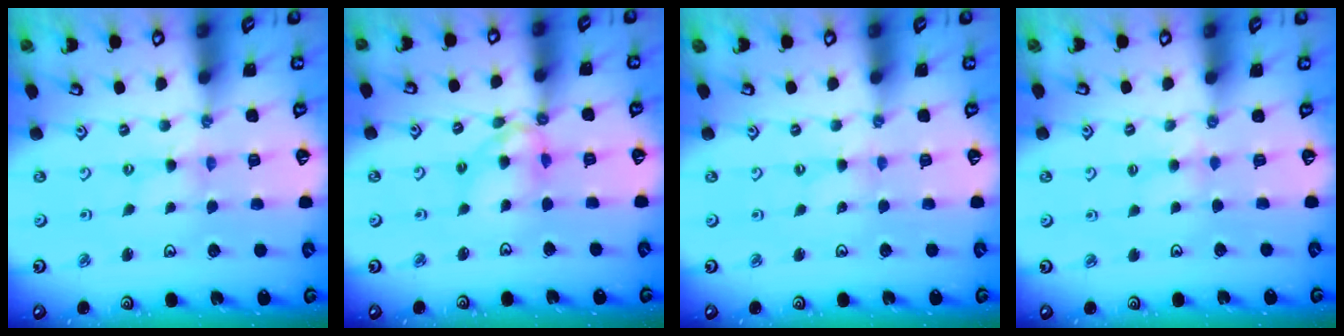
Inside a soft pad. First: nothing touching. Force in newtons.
{"total": 10.5, "press": 10.5, "slide": 1.0}
{"total": 1.1, "press": 1.0, "slide": 0.3}
{"total": 2.9, "press": 2.8, "slide": 0.3}